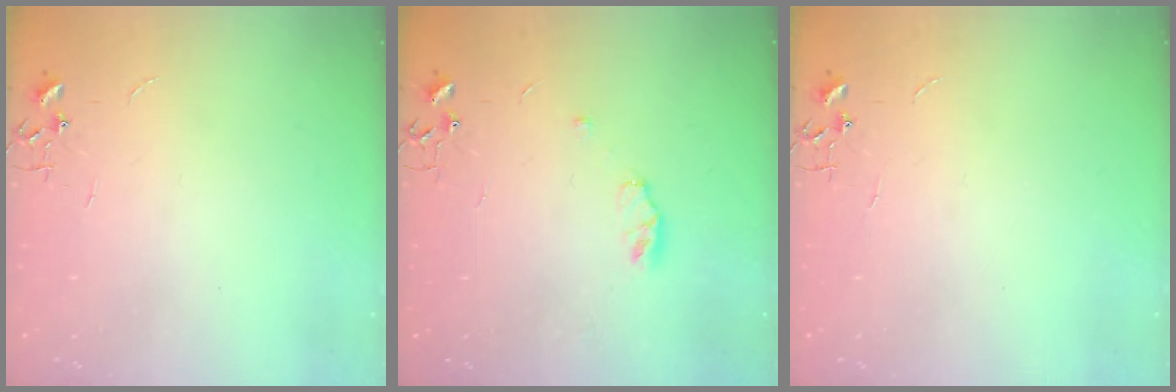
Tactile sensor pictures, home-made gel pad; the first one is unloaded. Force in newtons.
{"total": 5.6, "press": 5.5, "slide": 0.8}
{"total": 0.0}